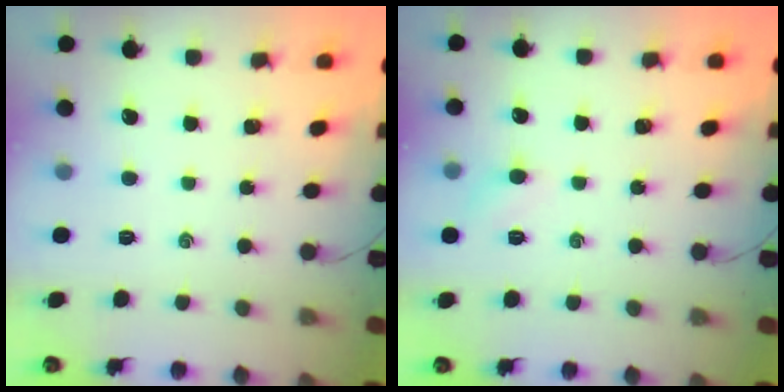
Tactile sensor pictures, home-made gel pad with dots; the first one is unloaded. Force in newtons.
{"total": 4.2, "press": 4.1, "slide": 1.2}